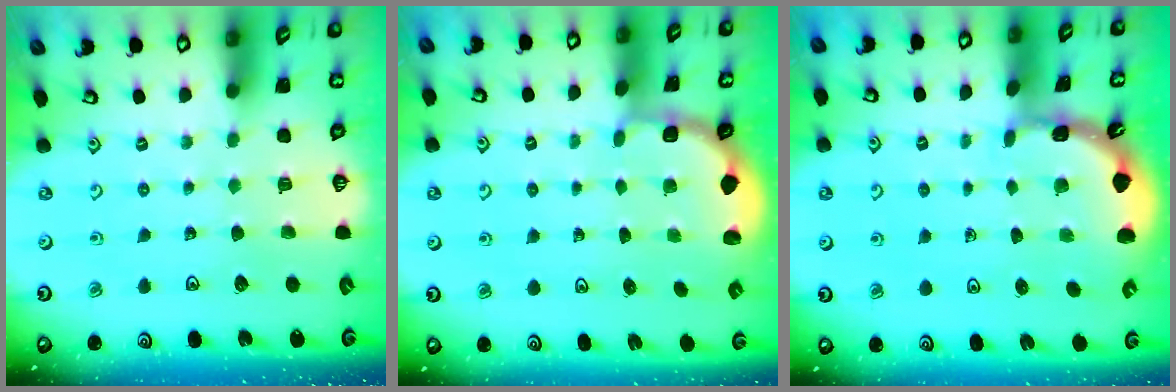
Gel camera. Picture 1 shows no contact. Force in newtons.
{"total": 1.9, "press": 1.8, "slide": 0.7}
{"total": 1.6, "press": 1.6, "slide": 0.2}